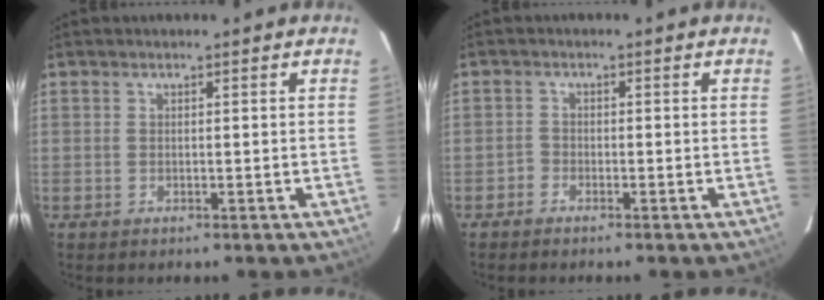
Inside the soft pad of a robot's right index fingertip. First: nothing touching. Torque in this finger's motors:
{"motor_torque": [-0.08, 0.04, -0.47, -0.21]}